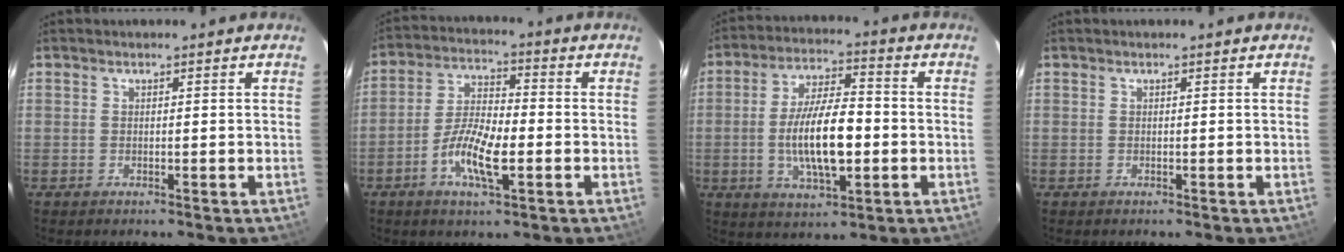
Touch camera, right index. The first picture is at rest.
{"total": 9.4, "force": [-3.4, 3.0, 8.2], "torque": [-0.167, 0.000, -0.066]}
{"total": 13.2, "force": [-2.2, 4.8, 12.1], "torque": [-0.232, -0.003, -0.034]}
{"total": 0.0}